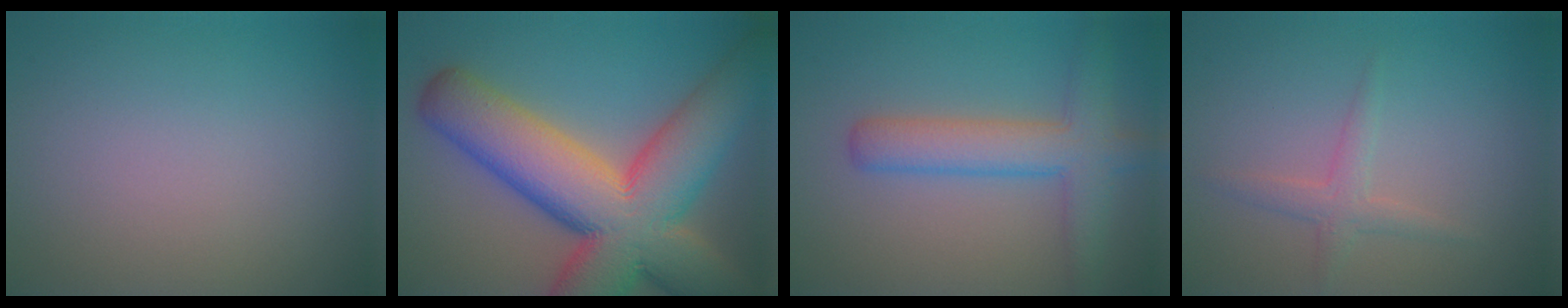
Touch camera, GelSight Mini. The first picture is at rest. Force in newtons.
{"total": 15.7, "press": 15.7, "slide": 1.1}
{"total": 4.9, "press": 4.9, "slide": 0.3}
{"total": 1.8, "press": 1.8, "slide": 0.1}